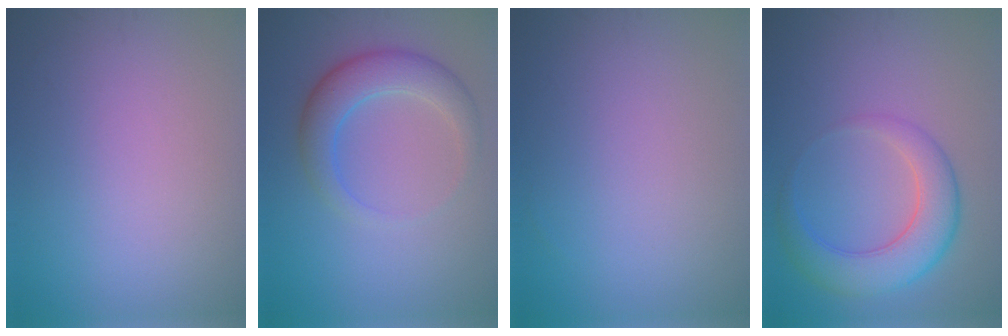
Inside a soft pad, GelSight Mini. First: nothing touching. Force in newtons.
{"total": 4.2, "press": 4.2, "slide": 0.2}
{"total": 0.0}
{"total": 5.7, "press": 5.7, "slide": 0.2}